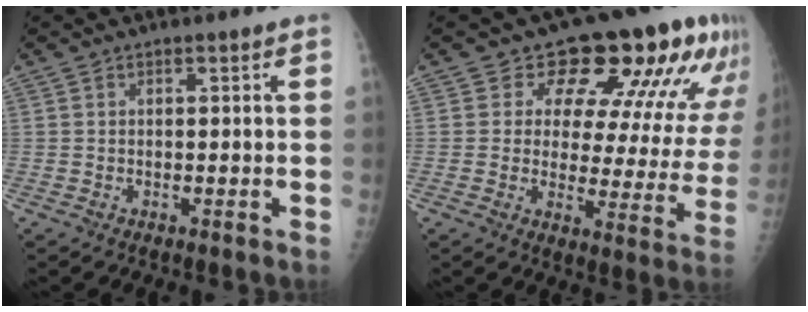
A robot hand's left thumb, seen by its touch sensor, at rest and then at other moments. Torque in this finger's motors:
{"motor_torque": [0.11, 0.71, -0.03, -0.12, 0.05]}